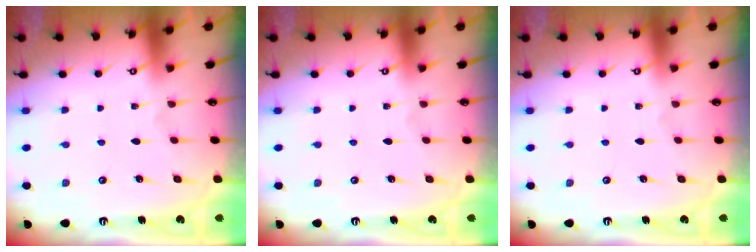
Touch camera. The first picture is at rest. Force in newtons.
{"total": 0.0}
{"total": 0.0}